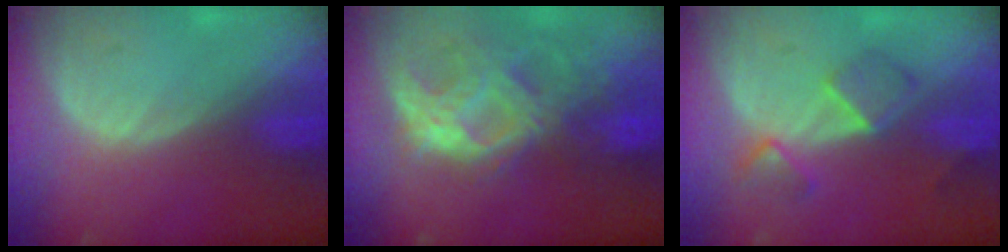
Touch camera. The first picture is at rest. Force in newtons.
{"total": 10.5, "press": 9.2, "slide": 5.0}
{"total": 5.6, "press": 5.1, "slide": 2.2}